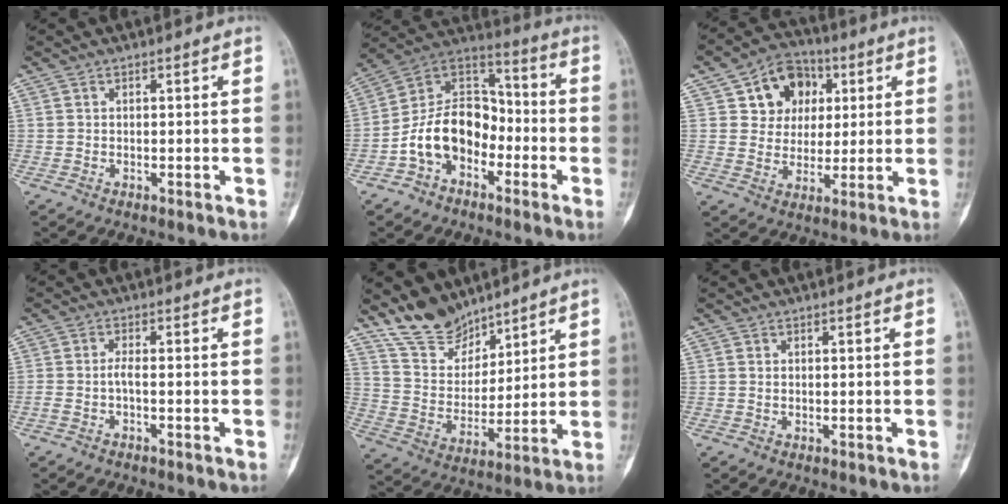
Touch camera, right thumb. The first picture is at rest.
{"total": 14.4, "force": [-4.7, 10.2, 8.9], "torque": [-0.130, 0.067, -0.097]}
{"total": 11.7, "force": [4.3, 9.5, 5.3], "torque": [-0.032, -0.007, 0.068]}
{"total": 1.7, "force": [-0.6, 0.3, 1.6], "torque": [-0.036, 0.005, -0.015]}
{"total": 11.5, "force": [9.8, 5.3, 2.8], "torque": [-0.025, -0.065, 0.196]}
{"total": 0.0}